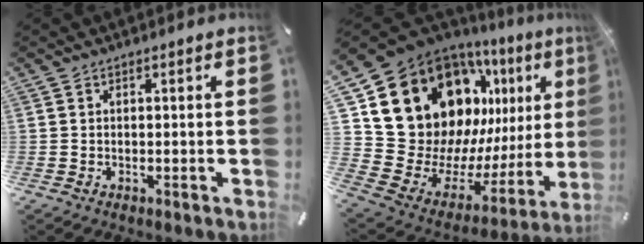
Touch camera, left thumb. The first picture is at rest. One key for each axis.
{"total": 20.3, "fx": 9.4, "fy": 15.8, "fz": 8.6, "tx": -0.101, "ty": -0.108, "tz": 0.205}